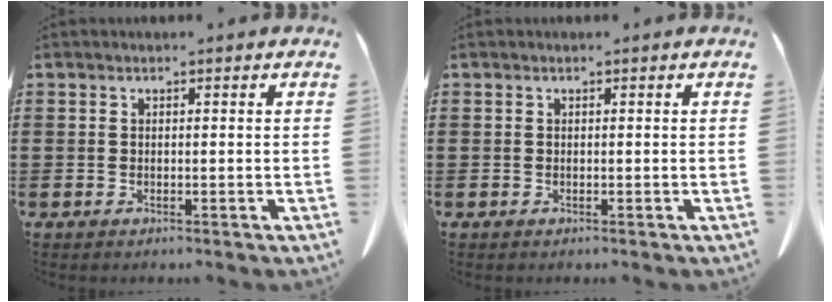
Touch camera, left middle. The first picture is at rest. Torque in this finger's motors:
{"motor_torque": [0.00, 0.00, 0.00, 0.00]}